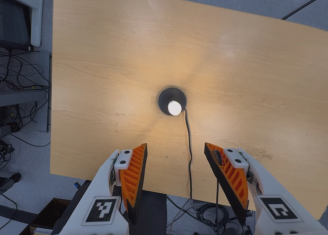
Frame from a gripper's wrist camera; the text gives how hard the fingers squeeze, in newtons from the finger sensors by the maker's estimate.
{"total": 0.0}